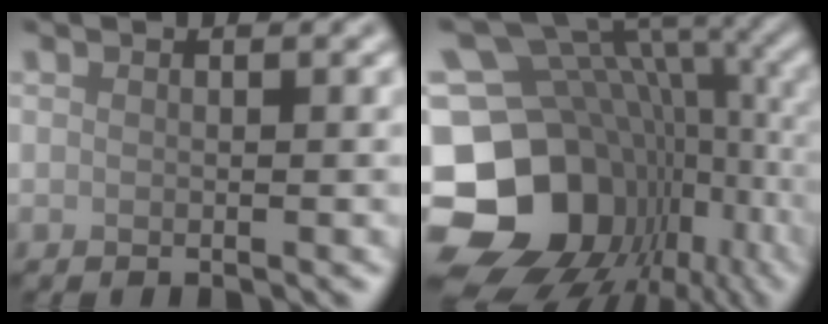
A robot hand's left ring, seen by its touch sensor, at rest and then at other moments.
{"total": 17.5, "force": [-5.6, 13.2, 10.1], "torque": [-0.192, -0.001, -0.081]}